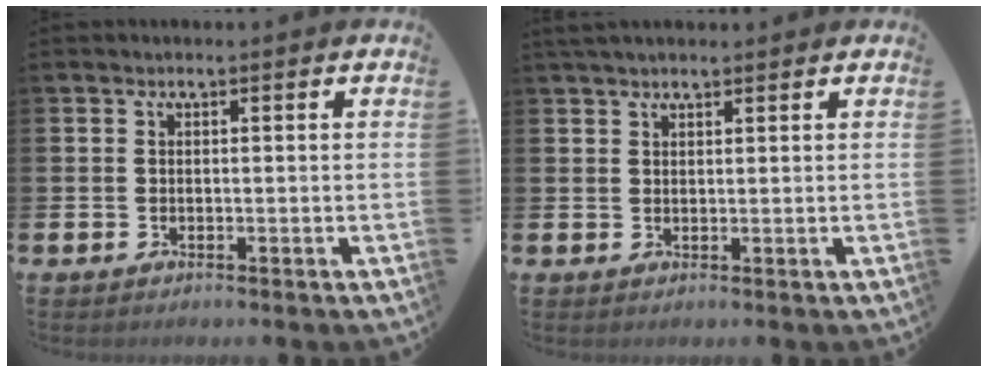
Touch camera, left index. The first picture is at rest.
{"total": 2.0, "force": [1.8, 0.6, 0.7], "torque": [-0.003, 0.000, 0.030]}